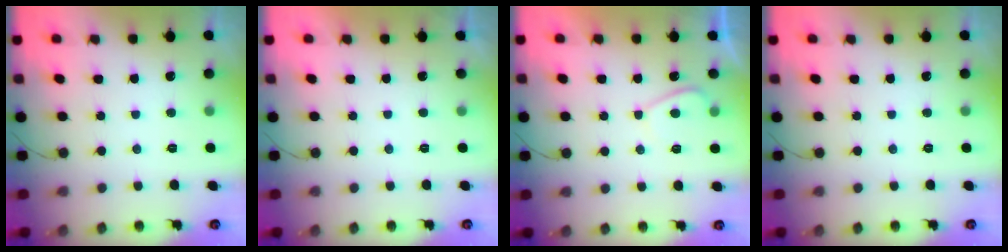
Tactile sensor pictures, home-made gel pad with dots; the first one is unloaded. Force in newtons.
{"total": 2.3, "press": 2.3, "slide": 0.4}
{"total": 2.5, "press": 2.3, "slide": 0.8}
{"total": 0.0}